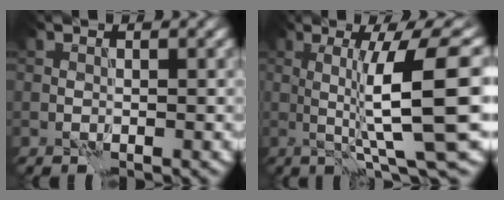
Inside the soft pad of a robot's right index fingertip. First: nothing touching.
{"total": 10.5, "force": [1.0, 1.5, 10.4], "torque": [-0.141, 0.009, 0.021]}